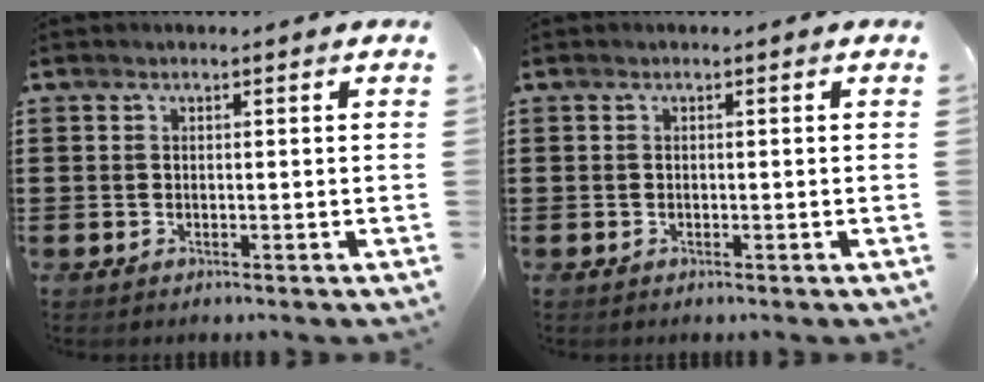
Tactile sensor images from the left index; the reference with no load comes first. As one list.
[{"total": 0.0}]